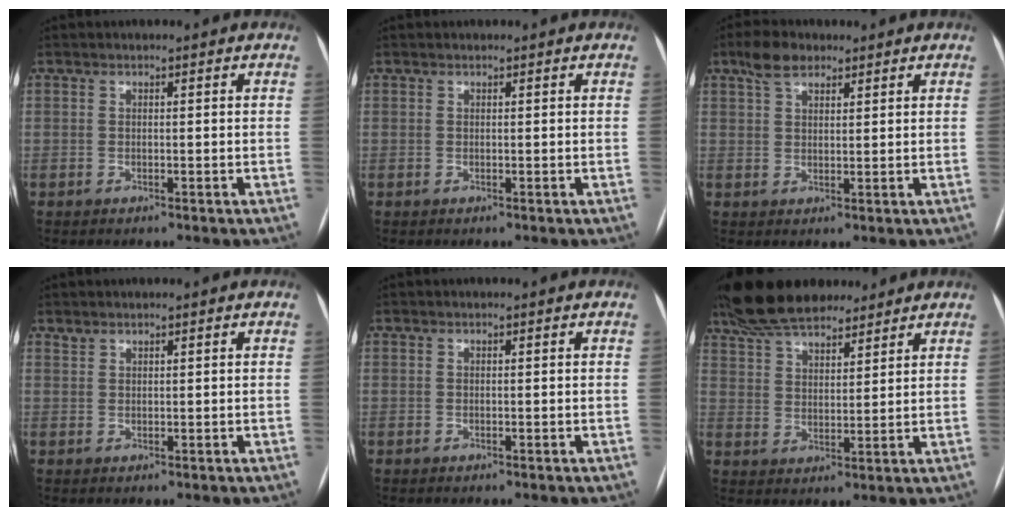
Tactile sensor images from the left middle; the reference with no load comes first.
{"total": 0.0}
{"total": 4.6, "force": [3.3, 2.1, 2.5], "torque": [-0.055, 0.016, 0.063]}
{"total": 0.8, "force": [0.8, 0.1, 0.0], "torque": [-0.005, 0.004, 0.019]}
{"total": 0.0}
{"total": 15.1, "force": [12.6, 4.8, 6.8], "torque": [-0.132, 0.039, 0.220]}